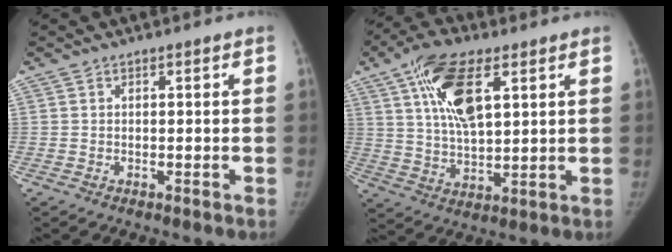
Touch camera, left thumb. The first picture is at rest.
{"total": 14.1, "force": [5.9, 6.2, 11.2], "torque": [-0.194, -0.012, 0.107]}